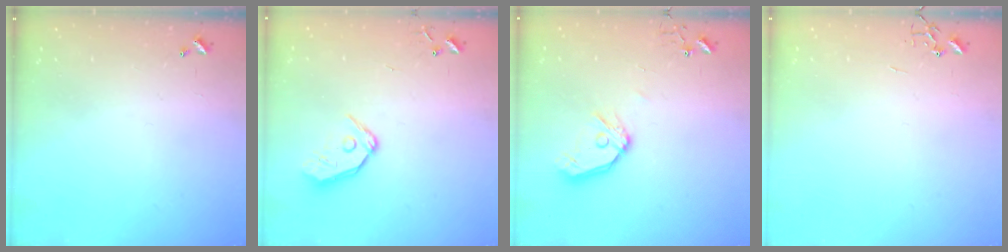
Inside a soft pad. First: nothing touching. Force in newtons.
{"total": 9.8, "press": 9.7, "slide": 1.3}
{"total": 11.3, "press": 11.3, "slide": 1.3}
{"total": 0.0}